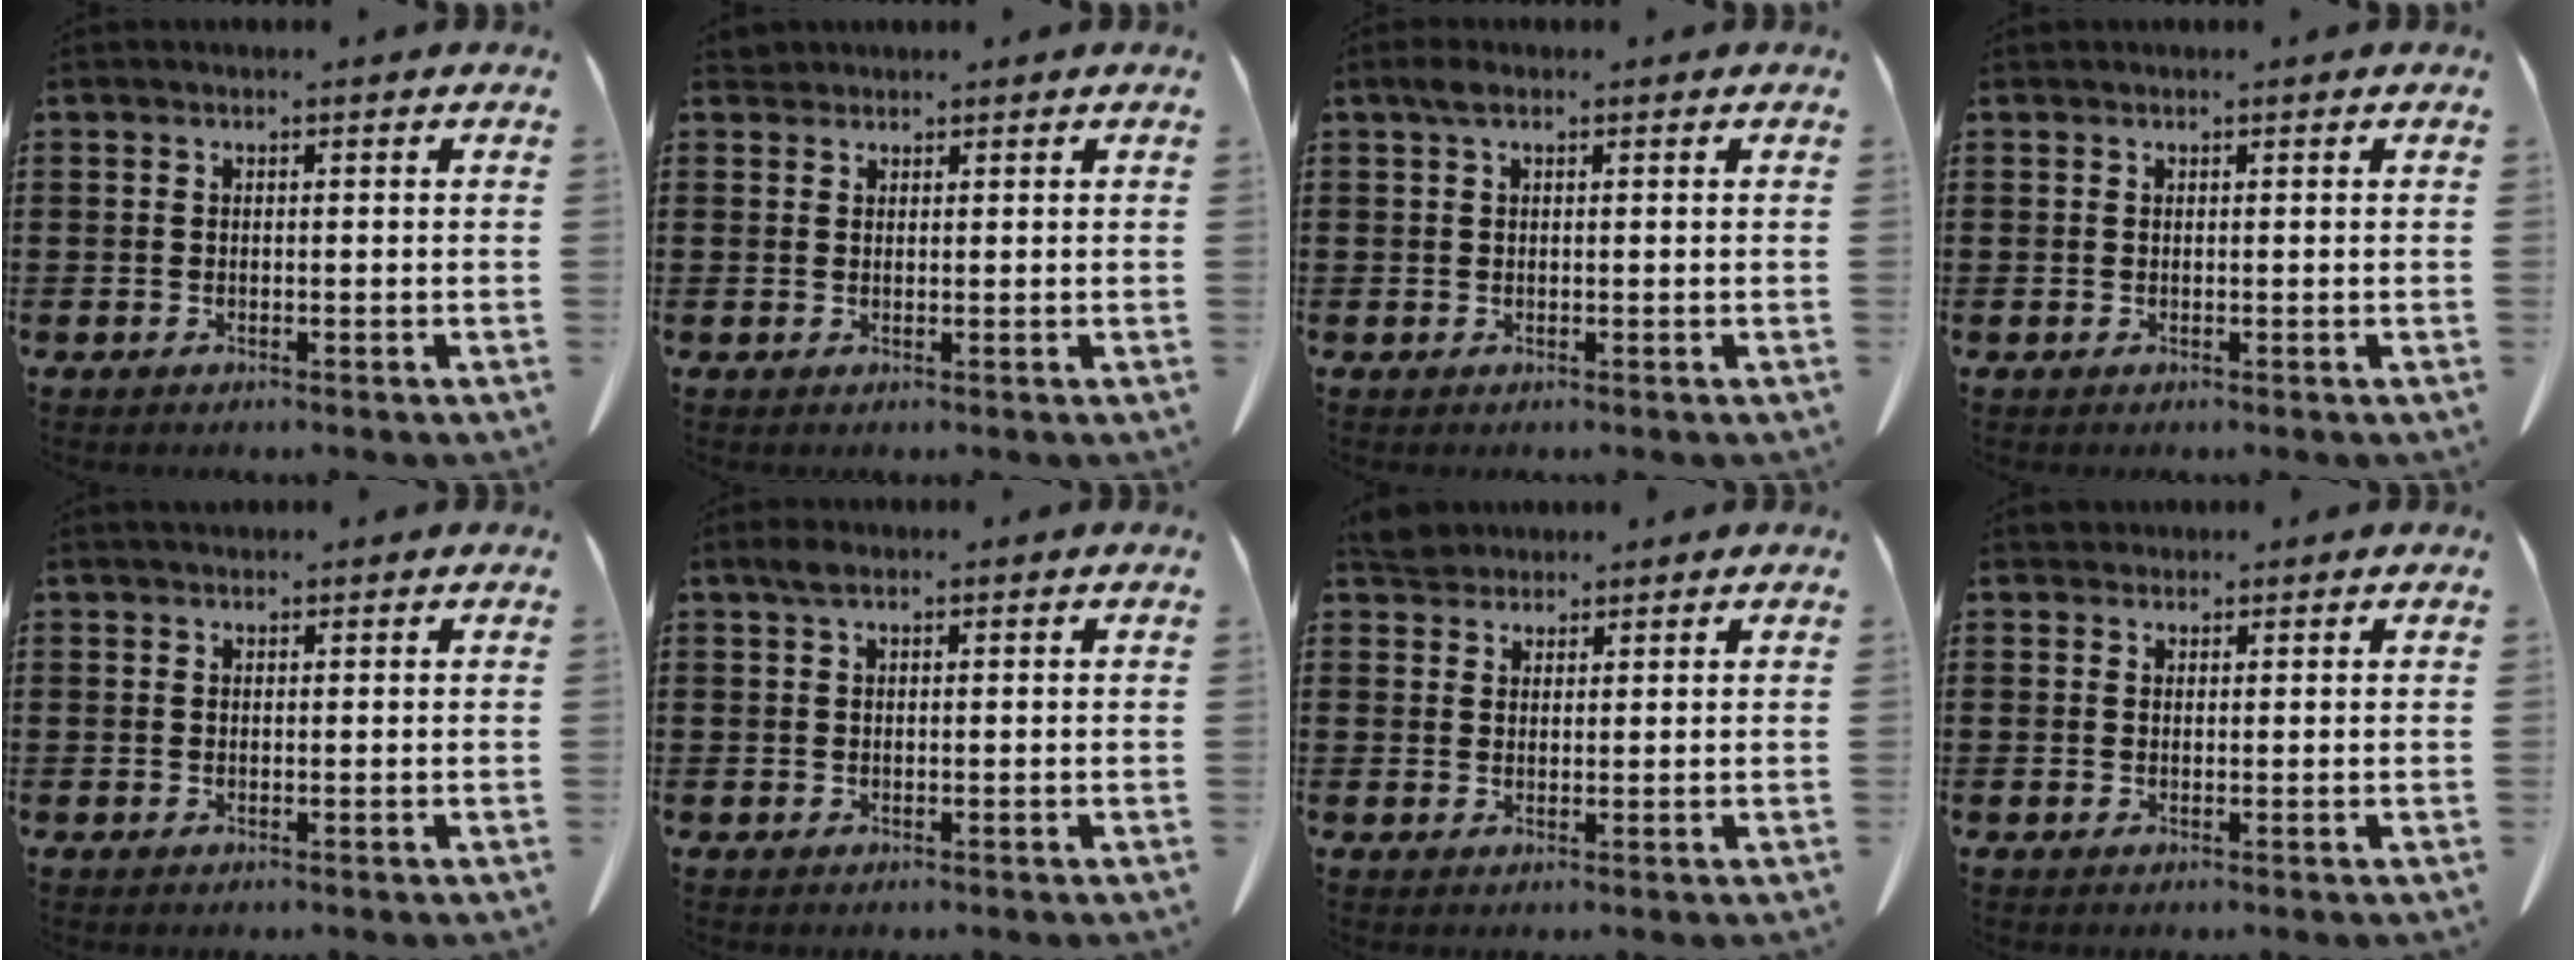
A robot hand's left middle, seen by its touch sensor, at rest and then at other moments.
{"total": 1.4, "force": [1.3, 0.4, 0.2], "torque": [-0.008, 0.000, 0.027]}
{"total": 1.5, "force": [0.7, 0.6, 1.2], "torque": [-0.027, 0.004, 0.013]}
{"total": 0.0}
{"total": 0.7, "force": [0.6, 0.2, 0.1], "torque": [-0.004, -0.001, 0.014]}
{"total": 1.5, "force": [0.8, 0.6, 1.2], "torque": [-0.027, 0.002, 0.015]}
{"total": 3.5, "force": [3.3, 0.9, 0.6], "torque": [-0.024, -0.003, 0.066]}
{"total": 1.3, "force": [1.2, 0.5, 0.0], "torque": [-0.004, 0.001, 0.026]}